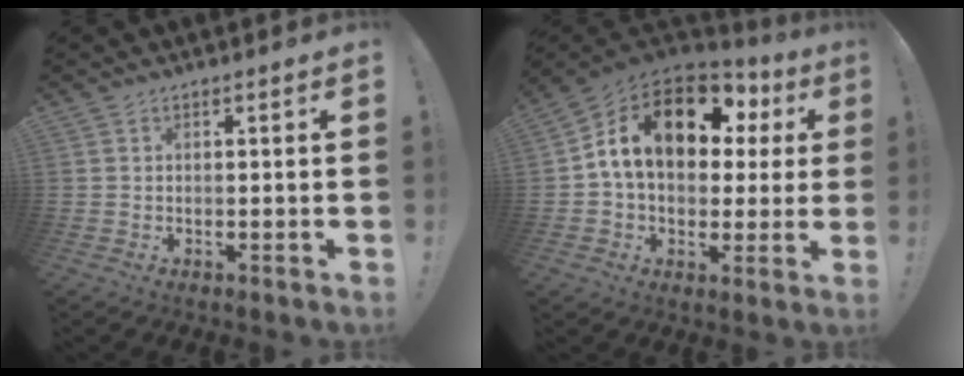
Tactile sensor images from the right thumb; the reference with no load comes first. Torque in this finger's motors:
{"motor_torque": [2.27, 2.74, 0.58, -0.15, 0.65]}